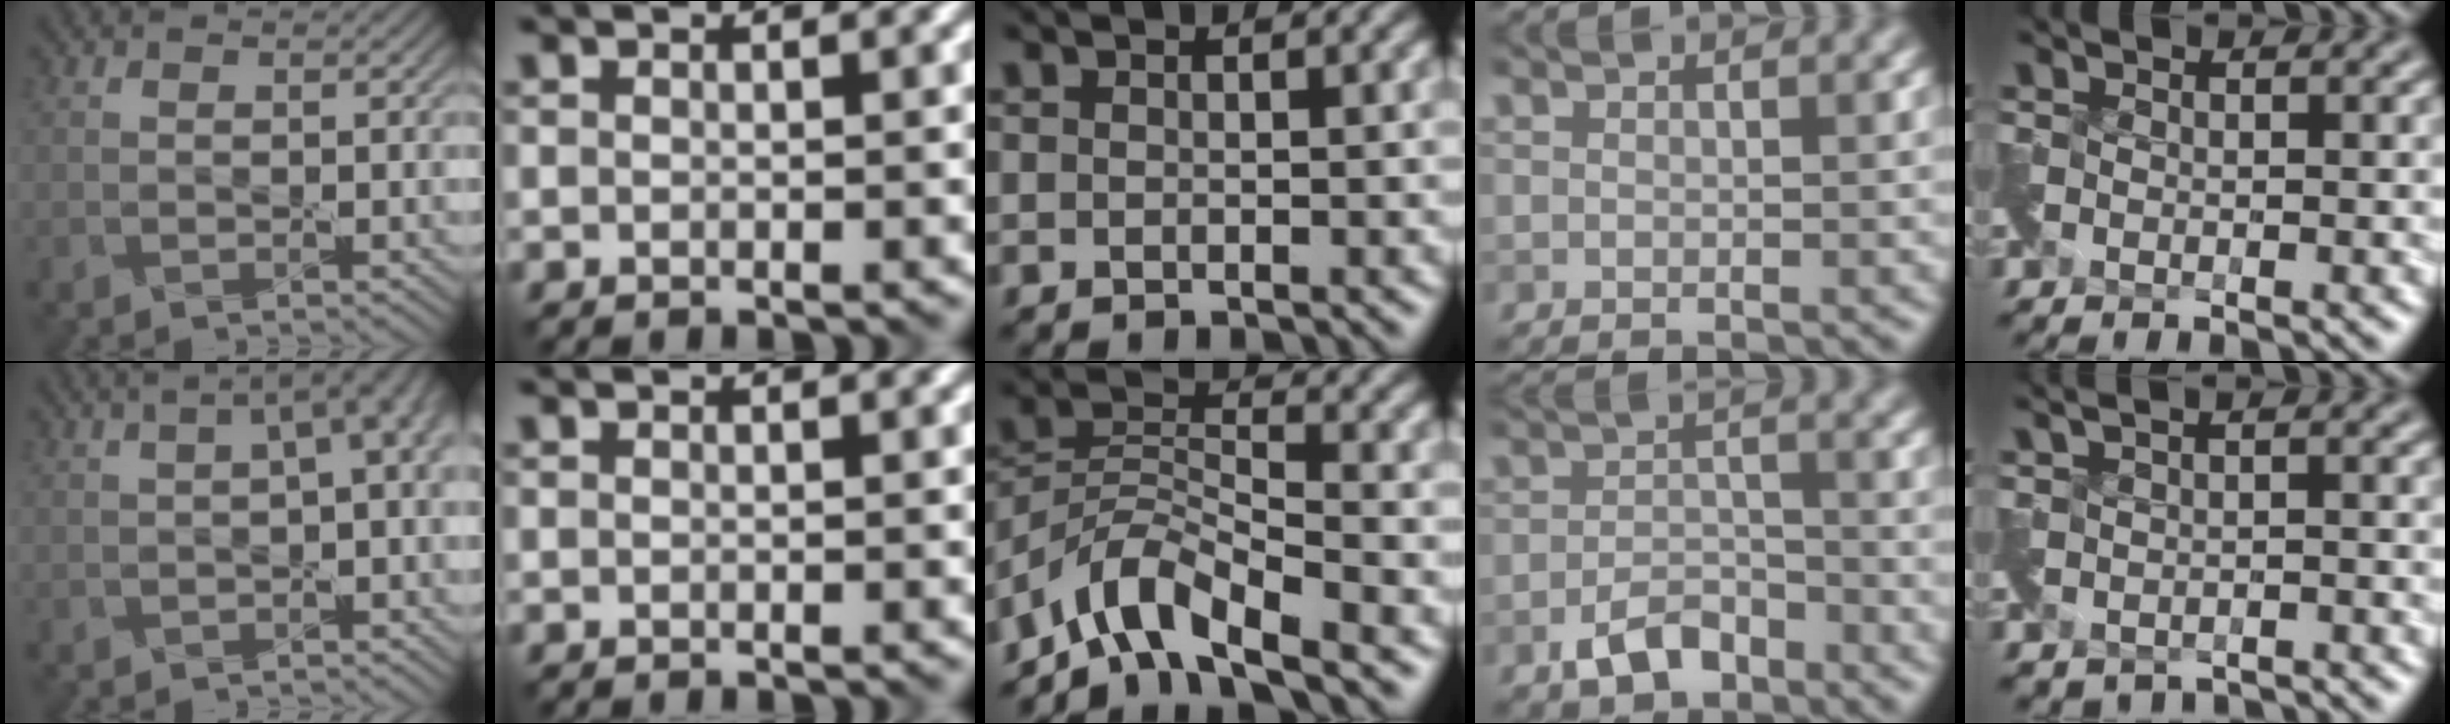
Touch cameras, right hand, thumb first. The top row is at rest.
{"thumb": {"total": 4.5, "force": [0.4, 1.6, 4.2], "torque": [-0.050, 0.010, 0.007]}, "middle": {"total": 6.5, "force": [-5.2, 1.6, 3.5], "torque": [-0.057, 0.002, -0.109]}, "ring": {"total": 3.7, "force": [-2.4, 1.7, 2.2], "torque": [-0.036, 0.005, -0.046]}, "little": {"total": 3.3, "force": [-0.8, 1.9, 2.6], "torque": [-0.054, -0.023, -0.007]}}